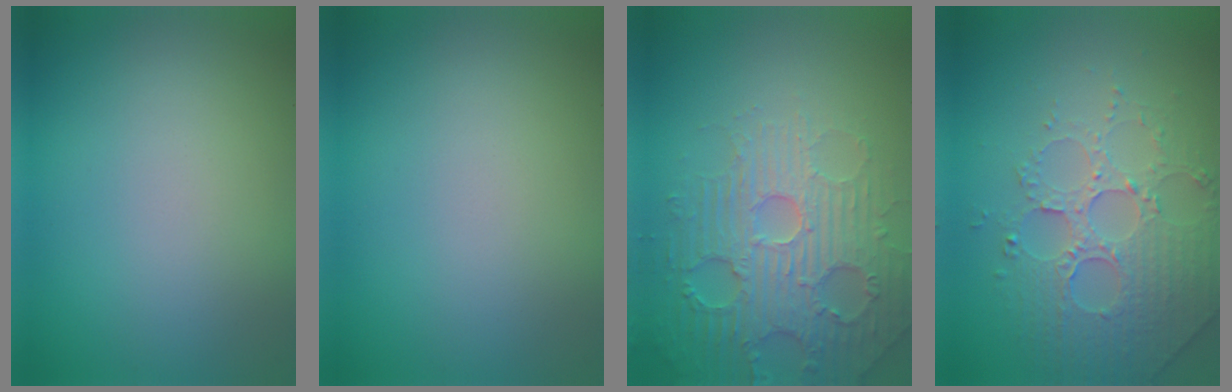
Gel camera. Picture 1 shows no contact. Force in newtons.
{"total": 0.0}
{"total": 5.0, "press": 4.9, "slide": 1.2}
{"total": 4.2, "press": 4.0, "slide": 1.3}